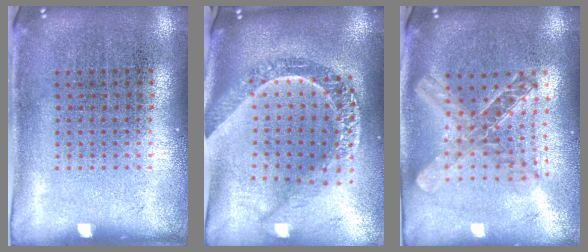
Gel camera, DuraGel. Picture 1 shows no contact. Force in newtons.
{"total": 2.7, "press": 2.2, "slide": 1.6}
{"total": 2.0, "press": 1.7, "slide": 1.1}